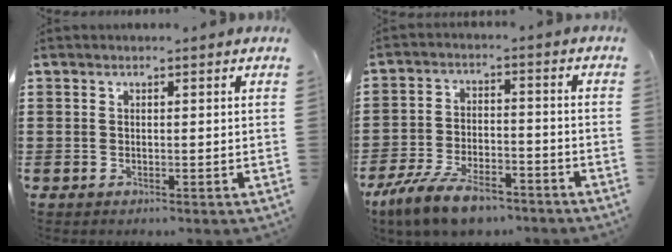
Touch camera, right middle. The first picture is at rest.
{"total": 8.9, "force": [-7.1, 2.8, 4.6], "torque": [-0.096, 0.015, -0.137]}